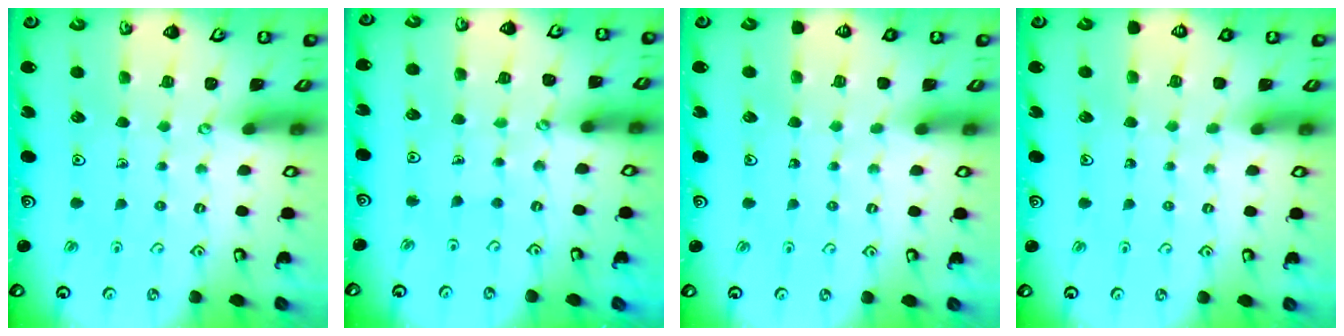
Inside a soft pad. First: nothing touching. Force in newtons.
{"total": 0.5, "press": 0.5, "slide": 0.1}
{"total": 0.0}
{"total": 0.0}